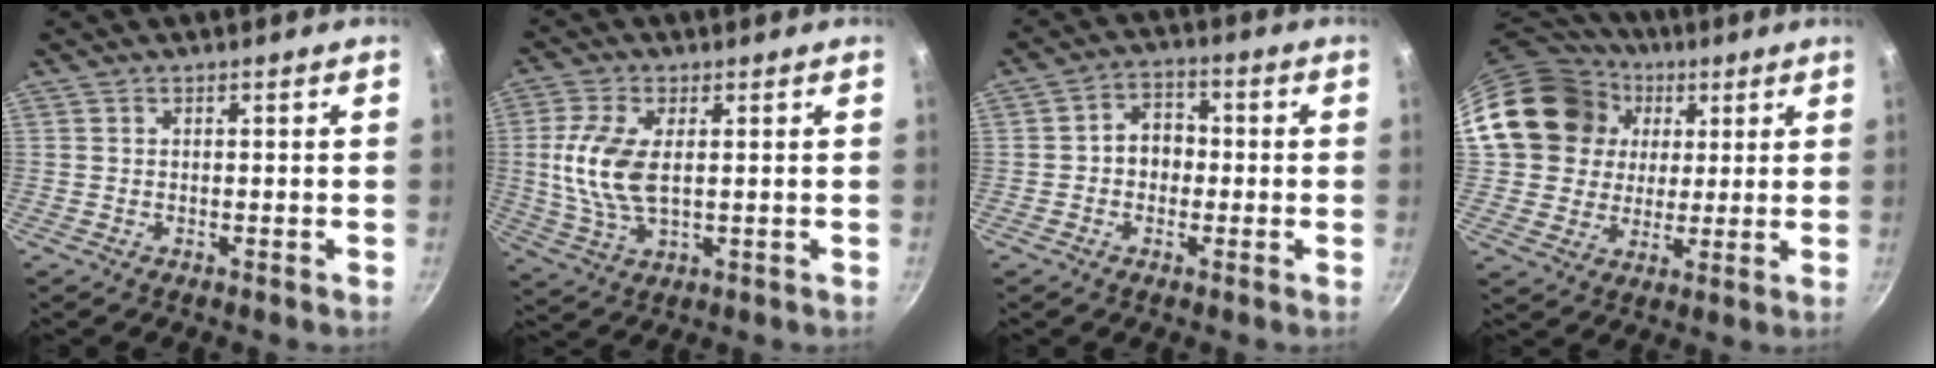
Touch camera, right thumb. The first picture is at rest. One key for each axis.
{"total": 10.3, "fx": 1.0, "fy": 5.1, "fz": 8.9, "tx": -0.181, "ty": -0.004, "tz": 0.023}
{"total": 5.8, "fx": -0.6, "fy": 4.7, "fz": 3.4, "tx": -0.017, "ty": 0.017, "tz": -0.016}
{"total": 19.4, "fx": 5.0, "fy": 16.9, "fz": 8.2, "tx": -0.139, "ty": 0.026, "tz": 0.094}